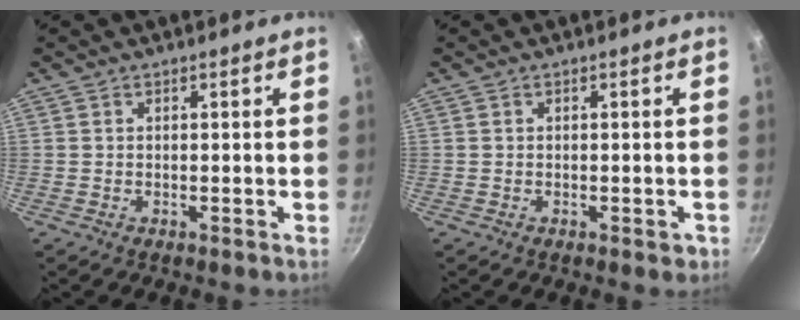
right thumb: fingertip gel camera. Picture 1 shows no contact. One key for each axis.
{"total": 1.2, "fx": -0.4, "fy": 0.7, "fz": 0.9, "tx": -0.002, "ty": 0.003, "tz": -0.005}